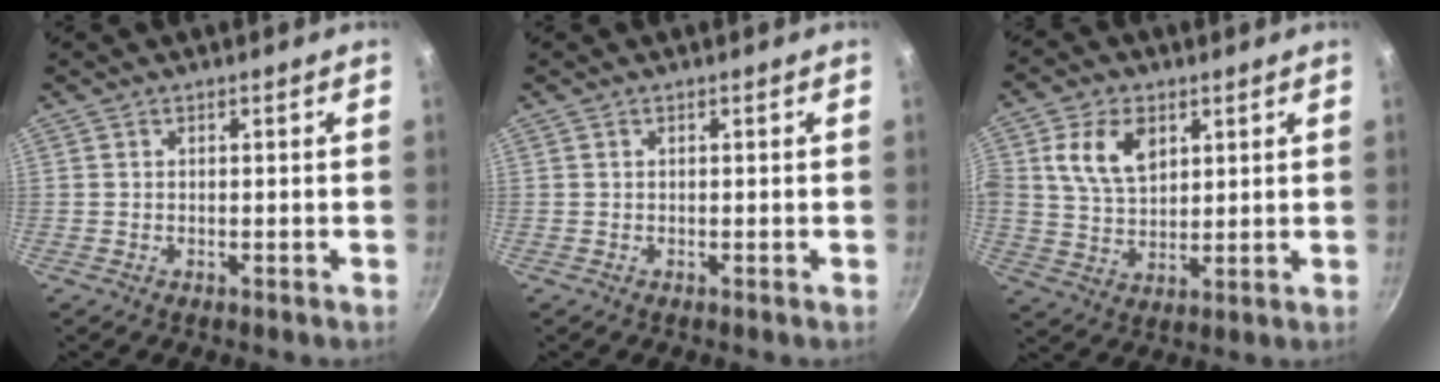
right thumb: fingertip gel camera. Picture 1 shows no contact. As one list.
[{"total": 0.0}, {"total": 9.8, "force": [3.6, 6.5, 6.4], "torque": [-0.105, -0.013, 0.065]}]